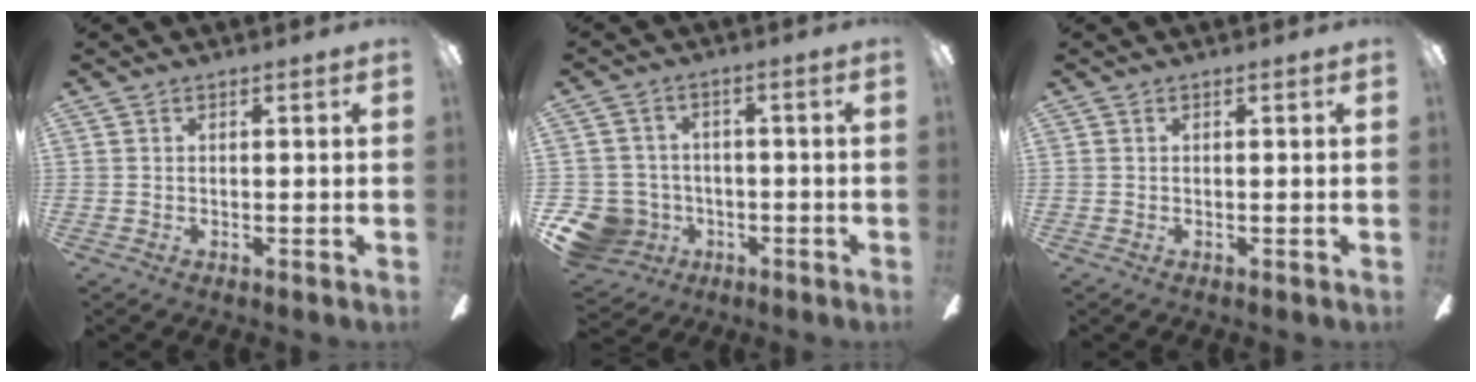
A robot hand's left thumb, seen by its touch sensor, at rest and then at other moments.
{"total": 8.6, "force": [-3.6, 7.5, 2.2], "torque": [-0.078, 0.028, -0.061]}
{"total": 0.0}